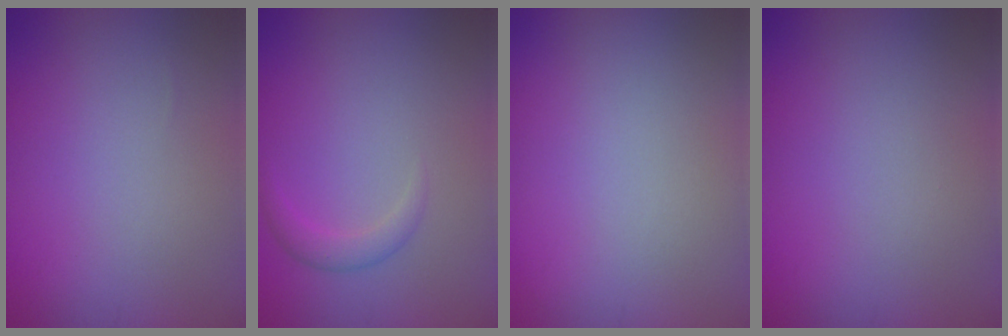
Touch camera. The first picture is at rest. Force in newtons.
{"total": 1.5, "press": 1.5, "slide": 0.0}
{"total": 0.0}
{"total": 0.0}